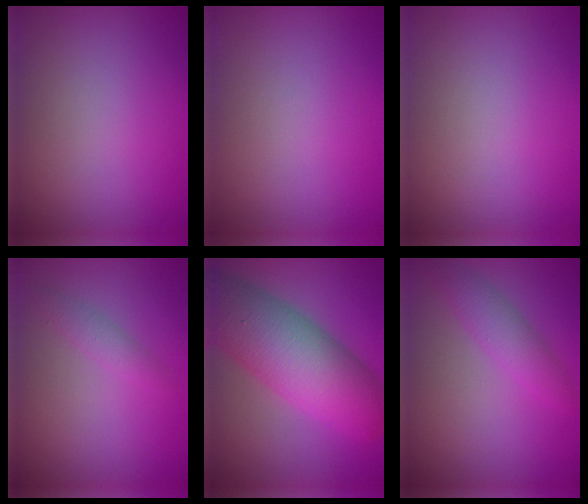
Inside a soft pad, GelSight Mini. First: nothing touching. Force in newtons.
{"total": 0.0}
{"total": 0.0}
{"total": 1.4, "press": 1.4, "slide": 0.0}
{"total": 11.3, "press": 11.3, "slide": 0.4}
{"total": 2.6, "press": 2.6, "slide": 0.0}